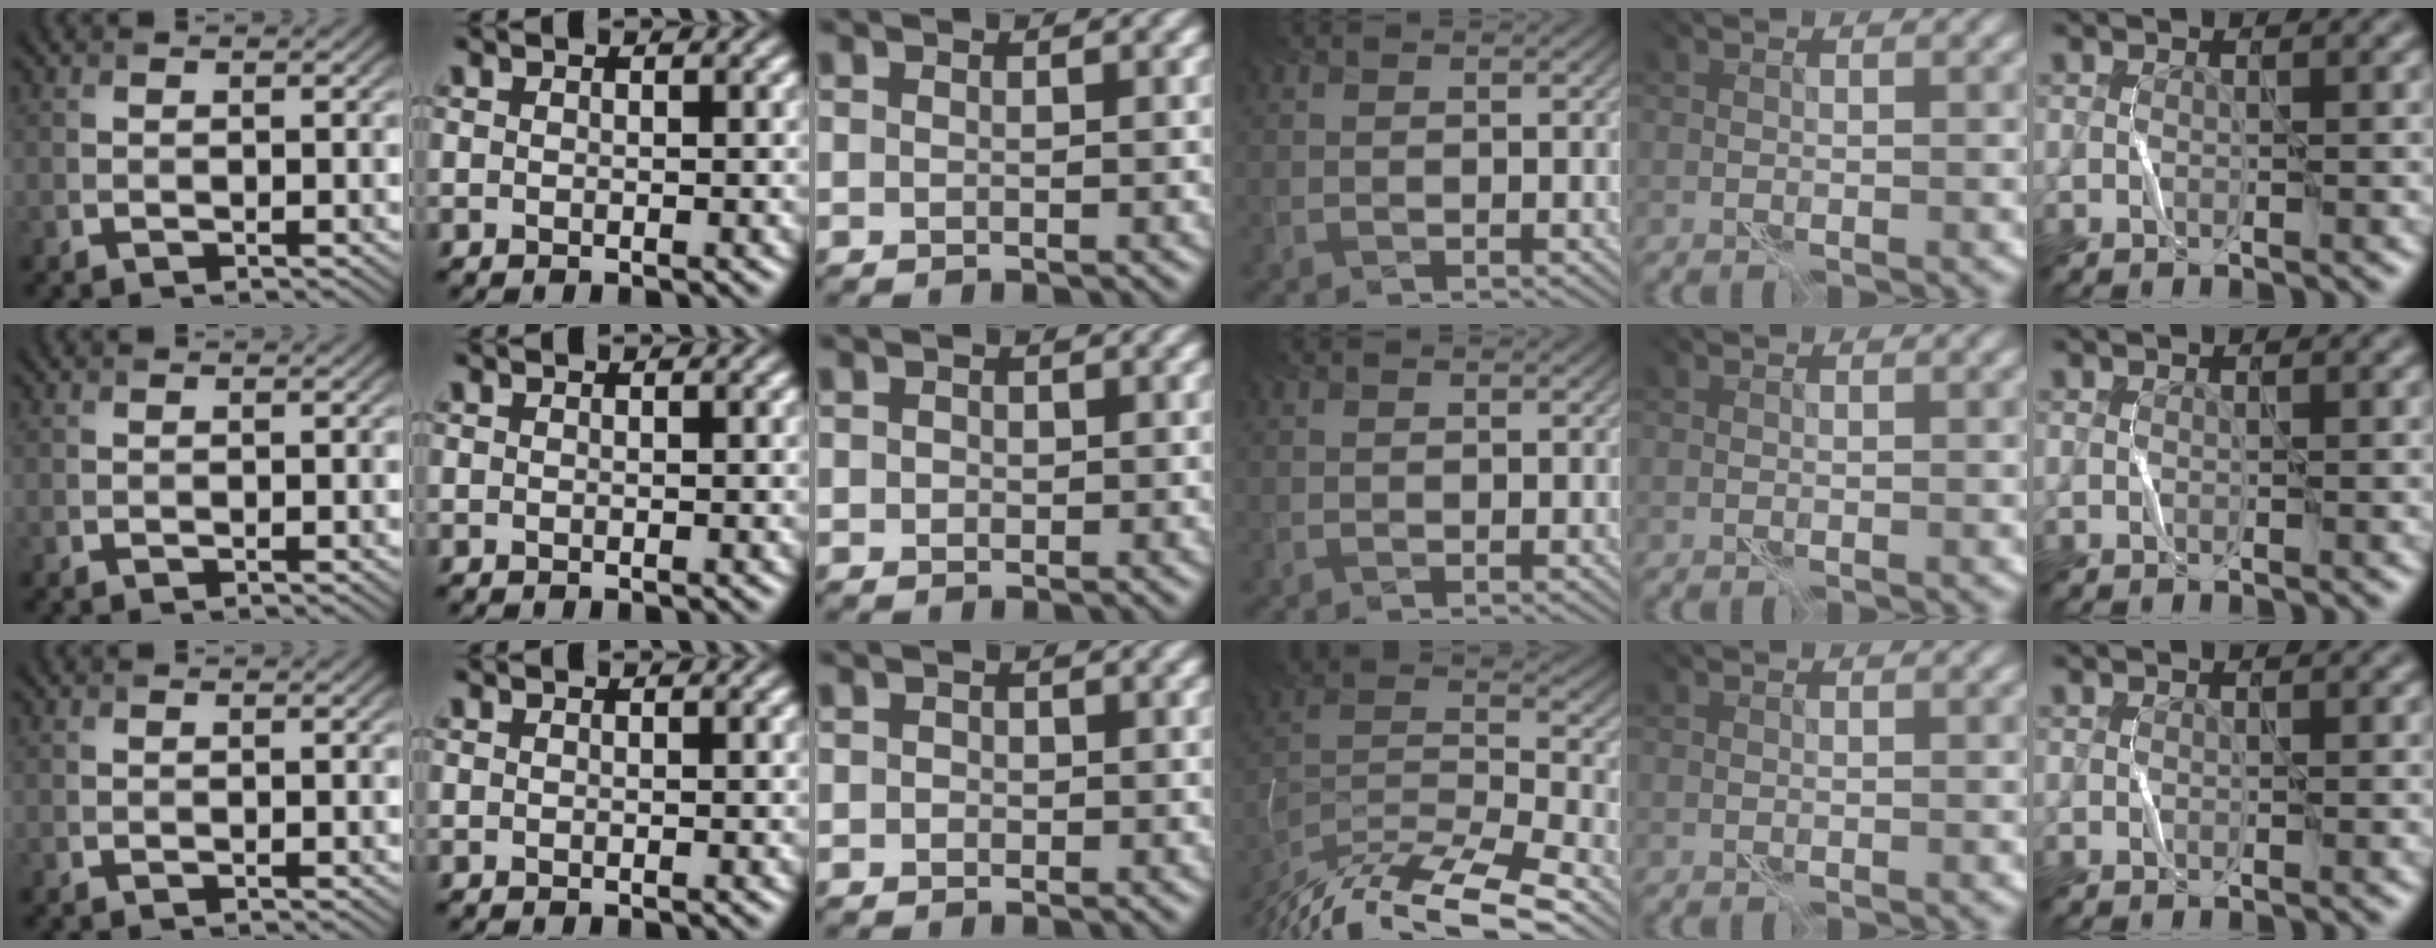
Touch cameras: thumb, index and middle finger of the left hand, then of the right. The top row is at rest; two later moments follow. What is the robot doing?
{"motion": "fold", "object": "bubble wrap"}